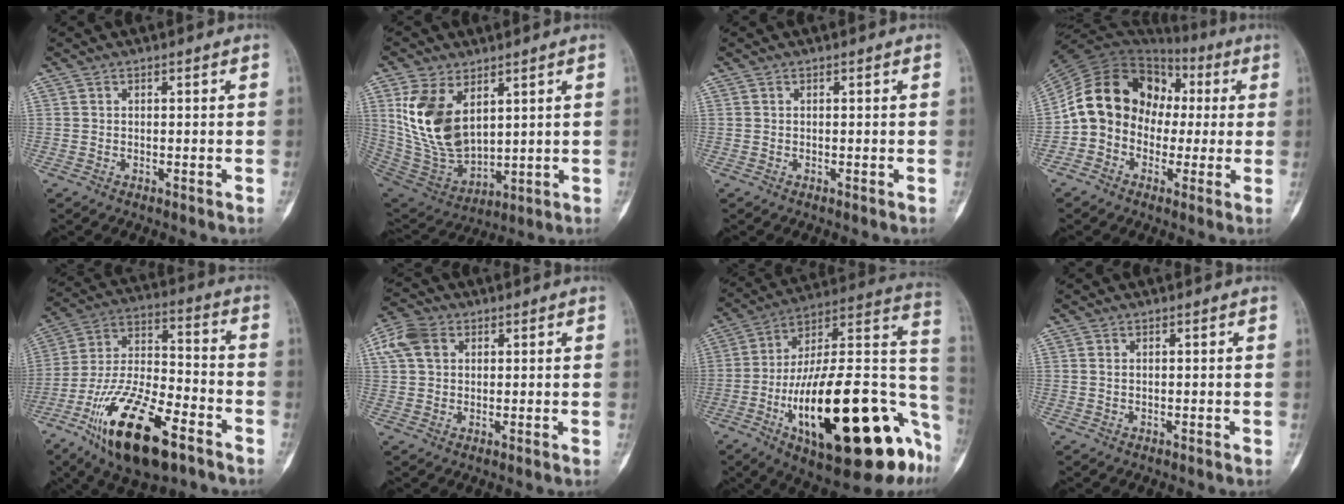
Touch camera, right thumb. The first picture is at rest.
{"total": 15.5, "force": [5.3, 9.2, 11.3], "torque": [-0.203, -0.028, 0.127]}
{"total": 0.0}
{"total": 16.1, "force": [0.4, 13.1, 9.3], "torque": [-0.147, 0.045, 0.006]}
{"total": 22.1, "force": [-12.0, 8.6, 16.5], "torque": [-0.316, 0.056, -0.211]}
{"total": 6.9, "force": [2.4, 5.1, 4.0], "torque": [-0.079, 0.012, 0.041]}
{"total": 35.9, "force": [-12.6, 12.6, 31.2], "torque": [-0.404, 0.050, -0.184]}
{"total": 0.6, "force": [0.2, 0.3, 0.4], "torque": [-0.008, 0.001, 0.007]}